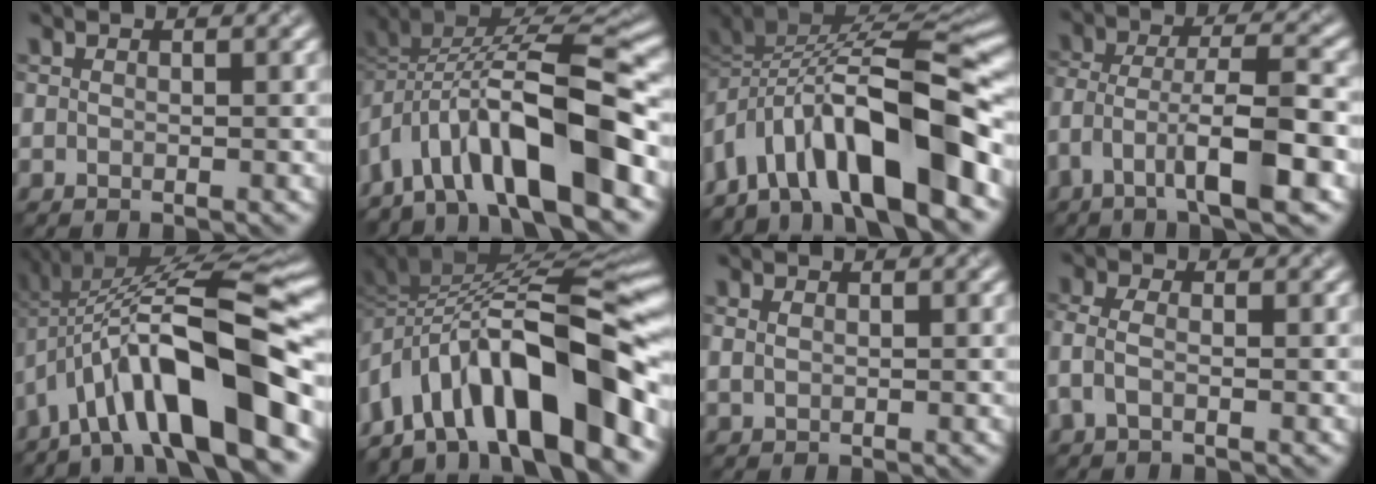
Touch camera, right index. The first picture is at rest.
{"total": 11.8, "force": [-5.4, 4.5, 9.5], "torque": [-0.145, 0.017, -0.094]}
{"total": 13.1, "force": [-5.4, 4.9, 10.8], "torque": [-0.167, 0.025, -0.087]}
{"total": 7.4, "force": [-3.5, 2.3, 6.1], "torque": [-0.113, 0.011, -0.066]}
{"total": 13.6, "force": [-5.2, 3.6, 12.0], "torque": [-0.191, 0.024, -0.080]}
{"total": 14.2, "force": [-5.9, 5.4, 11.7], "torque": [-0.177, 0.038, -0.098]}
{"total": 0.8, "force": [0.3, 0.6, 0.4], "torque": [-0.011, 0.005, 0.008]}
{"total": 1.9, "force": [-0.7, 0.9, 1.5], "torque": [-0.044, 0.009, -0.025]}